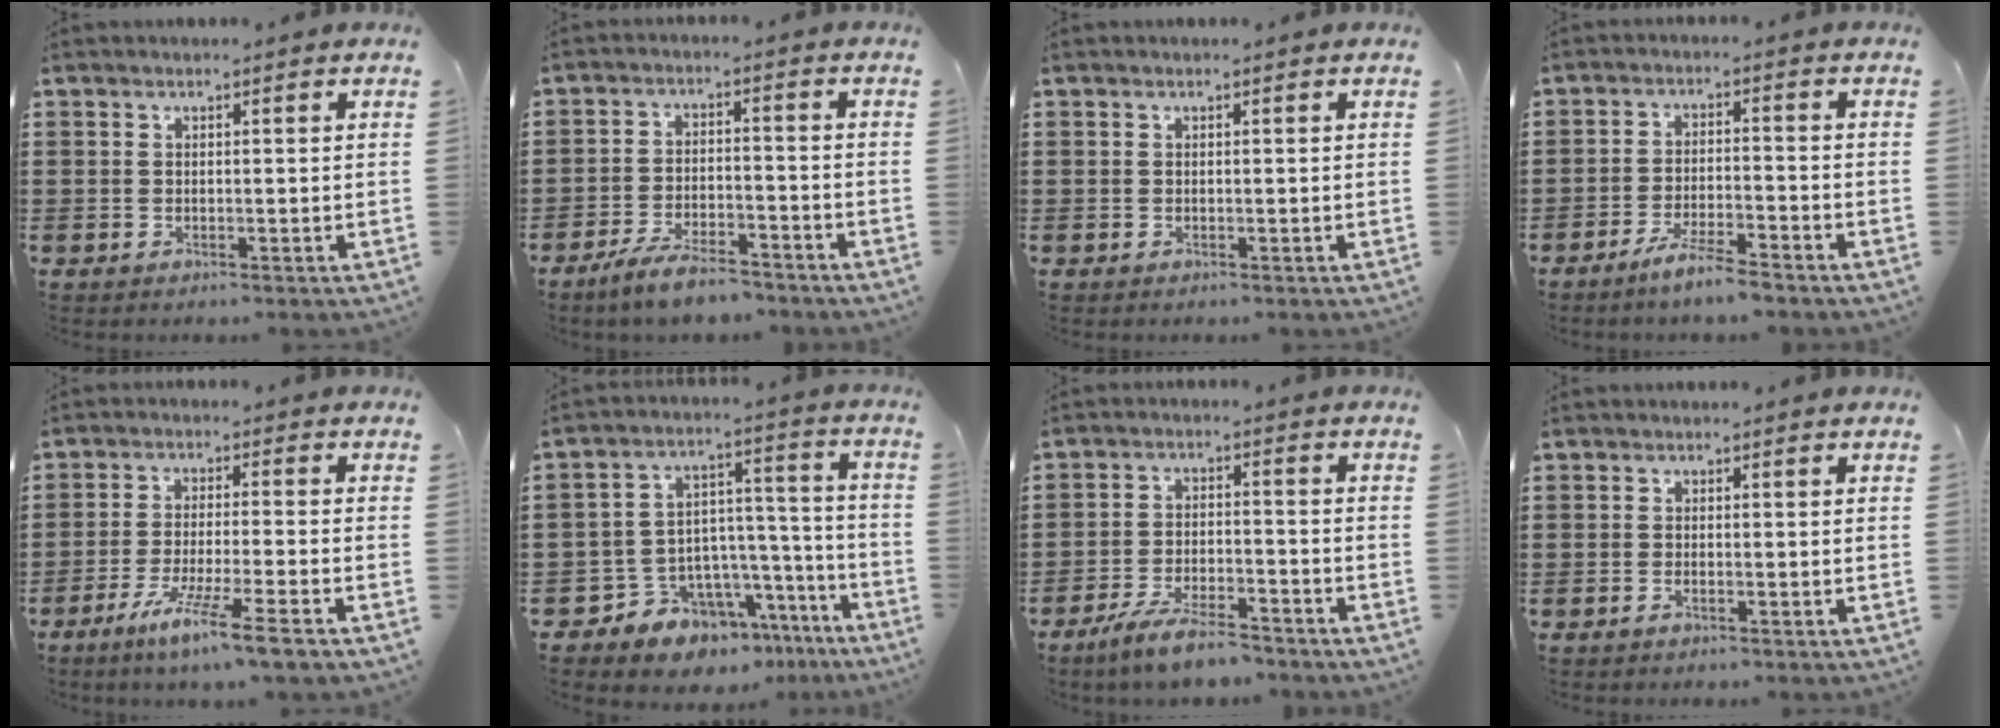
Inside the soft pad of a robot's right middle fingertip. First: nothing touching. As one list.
[{"total": 5.8, "force": [-5.1, 0.9, 2.6], "torque": [-0.053, 0.001, -0.099]}, {"total": 0.0}, {"total": 4.8, "force": [-4.1, 0.0, 2.4], "torque": [-0.045, -0.002, -0.078]}, {"total": 7.0, "force": [-5.3, -0.4, 4.6], "torque": [-0.090, -0.013, -0.101]}, {"total": 9.5, "force": [-8.1, 4.7, 1.6], "torque": [-0.040, 0.025, -0.149]}, {"total": 6.1, "force": [-5.3, 0.8, 2.9], "torque": [-0.065, -0.004, -0.103]}, {"total": 0.5, "force": [-0.3, 0.1, 0.4], "torque": [-0.008, -0.003, -0.005]}]